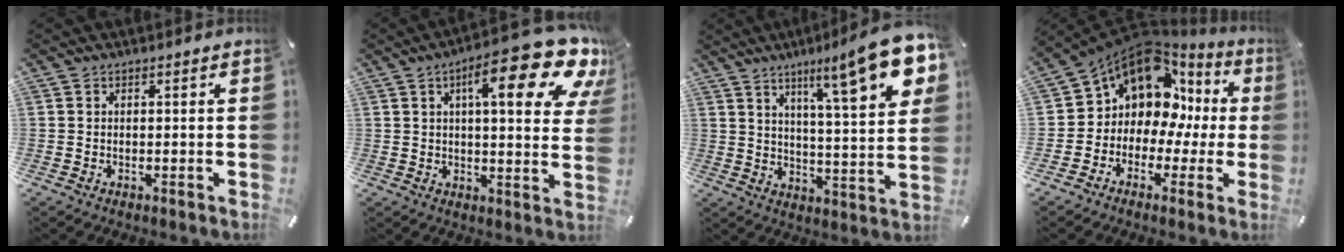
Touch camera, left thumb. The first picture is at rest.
{"total": 19.5, "force": [10.4, 5.2, 15.7], "torque": [-0.228, -0.062, 0.154]}
{"total": 17.1, "force": [10.2, 2.6, 13.5], "torque": [-0.198, -0.070, 0.149]}
{"total": 12.4, "force": [5.0, 9.5, 6.3], "torque": [-0.136, -0.049, 0.086]}